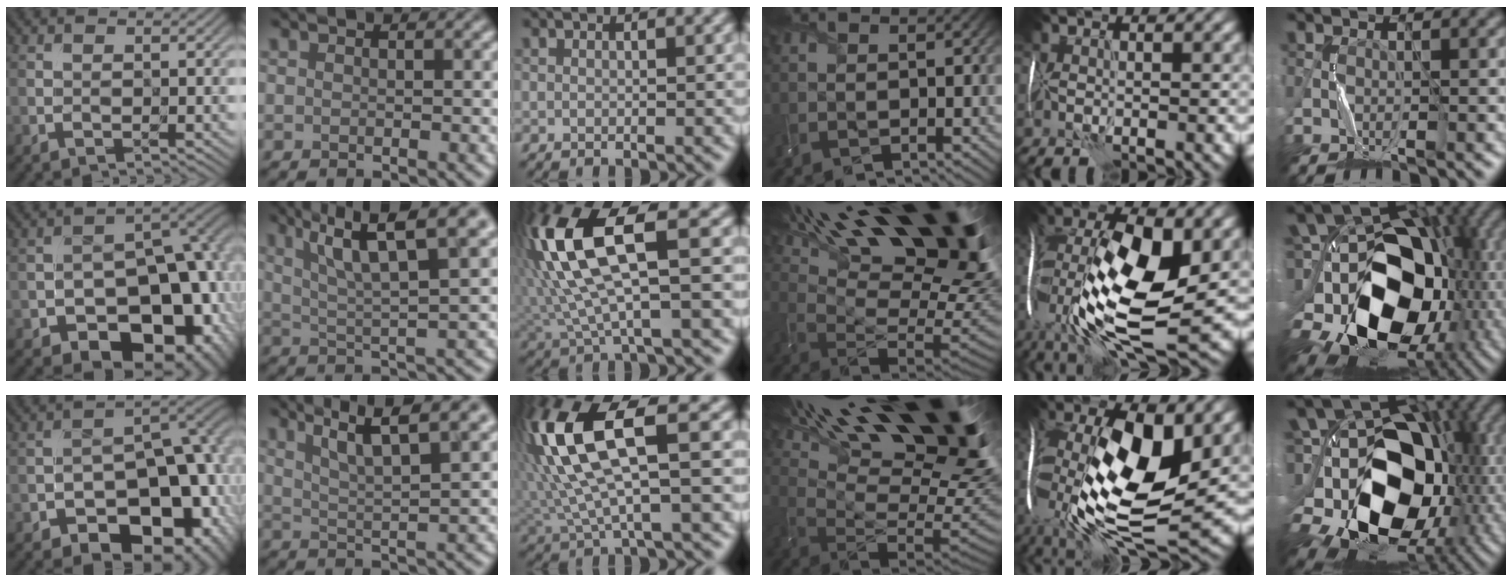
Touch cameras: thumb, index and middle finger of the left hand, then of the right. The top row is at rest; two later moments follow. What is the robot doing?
{"motion": "wrap", "object": "ribbon"}